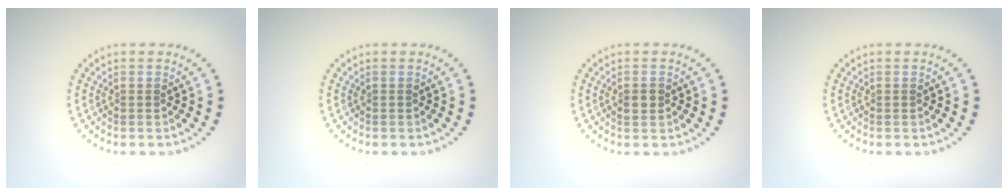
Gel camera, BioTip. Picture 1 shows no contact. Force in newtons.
{"total": 0.0}
{"total": 1.0, "press": 1.0, "slide": 0.1}
{"total": 0.0}